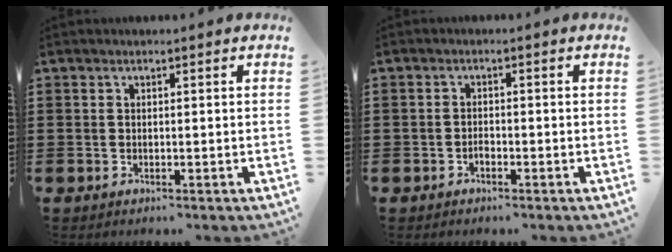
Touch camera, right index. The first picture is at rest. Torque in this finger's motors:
{"motor_torque": [1.32, 0.82, 0.06, -0.01]}